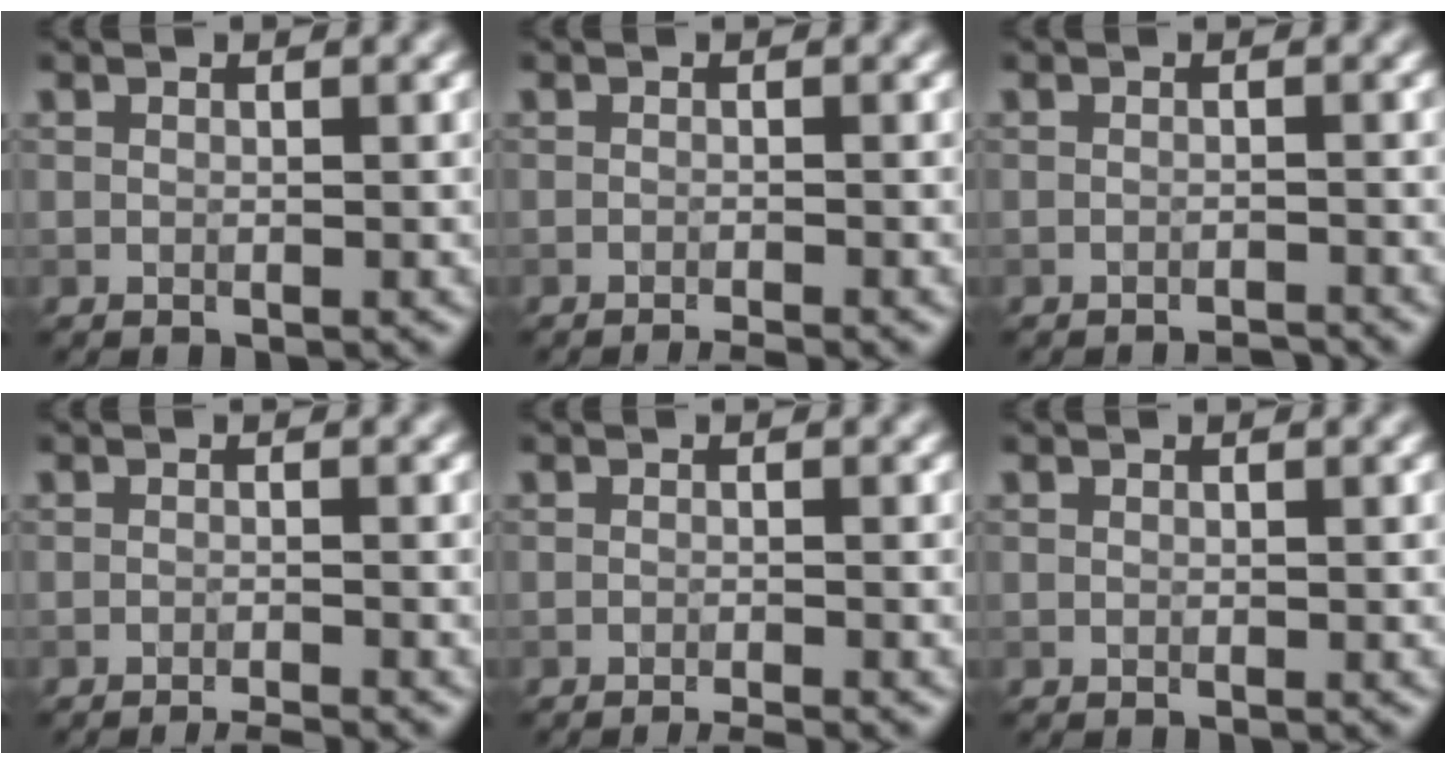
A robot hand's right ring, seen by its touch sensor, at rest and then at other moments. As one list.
[{"total": 1.3, "force": [-1.0, 0.2, 0.8], "torque": [-0.005, -0.001, -0.021]}, {"total": 1.3, "force": [-1.3, 0.1, 0.4], "torque": [0.001, 0.000, -0.023]}, {"total": 2.0, "force": [-1.7, 0.2, 1.1], "torque": [-0.011, -0.002, -0.033]}, {"total": 1.7, "force": [-1.3, 0.2, 1.0], "torque": [-0.009, -0.002, -0.026]}, {"total": 0.0}]